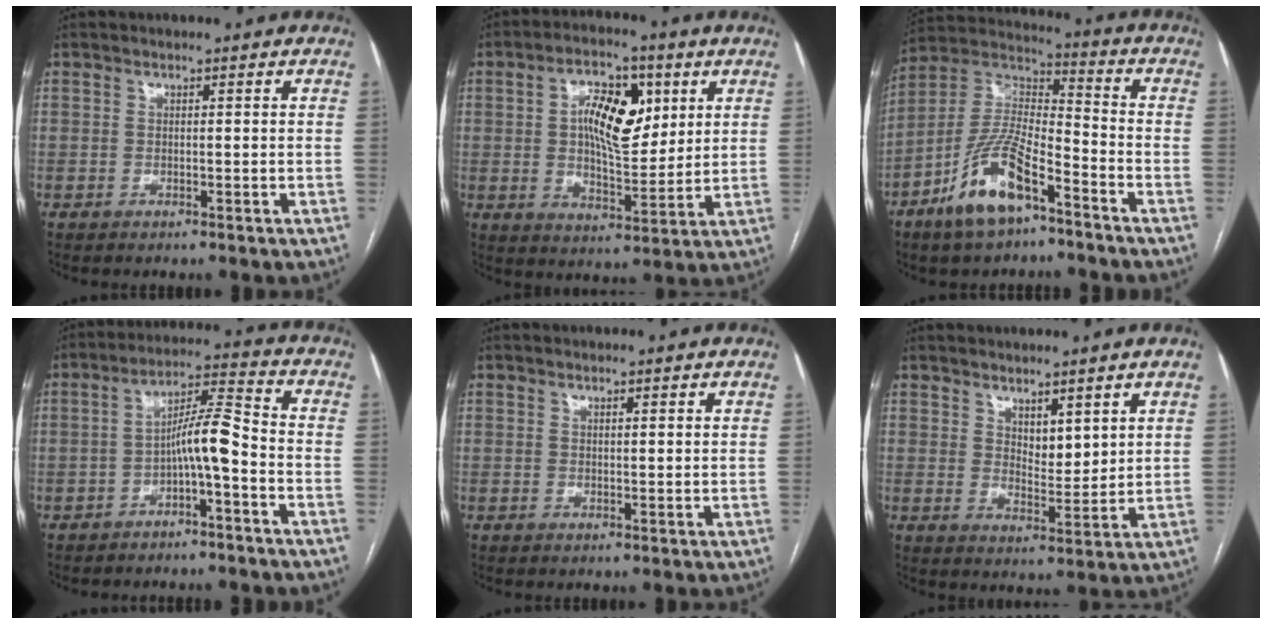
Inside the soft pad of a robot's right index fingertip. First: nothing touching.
{"total": 11.6, "force": [3.1, 5.2, 9.8], "torque": [-0.167, 0.016, 0.054]}
{"total": 13.2, "force": [-7.7, 4.1, 9.9], "torque": [-0.208, 0.003, -0.142]}
{"total": 7.1, "force": [-2.4, 0.6, 6.6], "torque": [-0.112, 0.027, -0.041]}
{"total": 1.1, "force": [0.7, 0.1, 0.8], "torque": [-0.015, -0.001, 0.012]}
{"total": 4.8, "force": [3.3, 2.0, 3.0], "torque": [-0.049, -0.013, 0.064]}